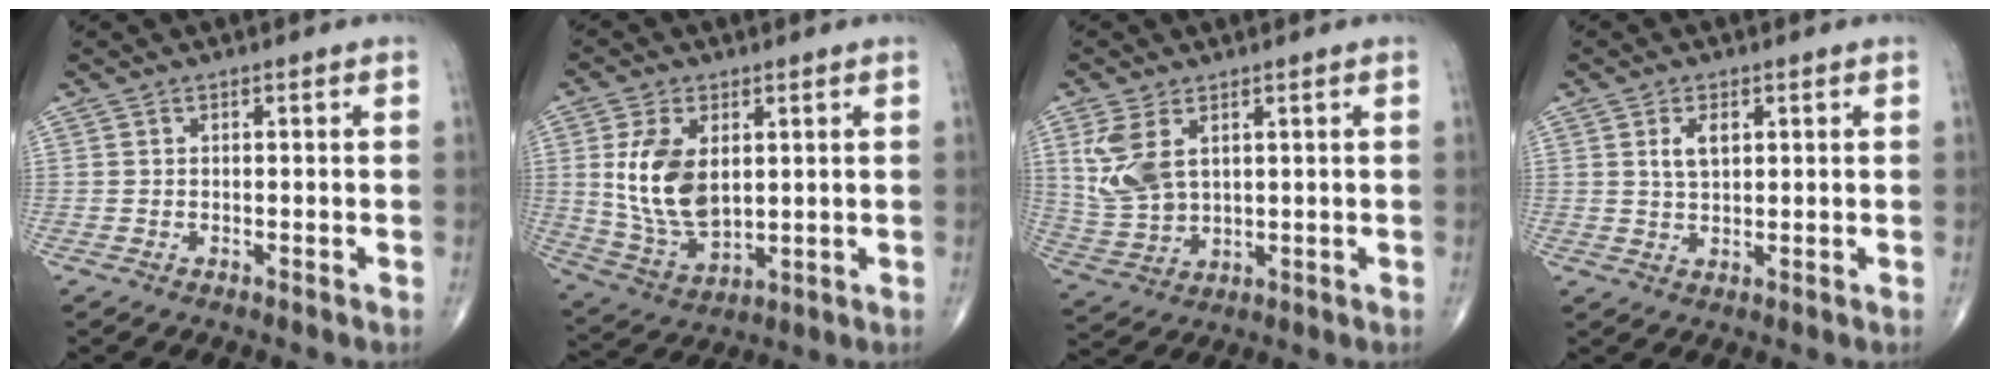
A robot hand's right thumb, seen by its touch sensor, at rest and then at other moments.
{"total": 12.8, "force": [2.3, 7.6, 10.1], "torque": [-0.186, -0.016, 0.057]}
{"total": 8.7, "force": [3.1, 5.1, 6.3], "torque": [-0.136, -0.009, 0.076]}
{"total": 3.7, "force": [1.3, 2.0, 2.9], "torque": [-0.048, -0.005, 0.026]}